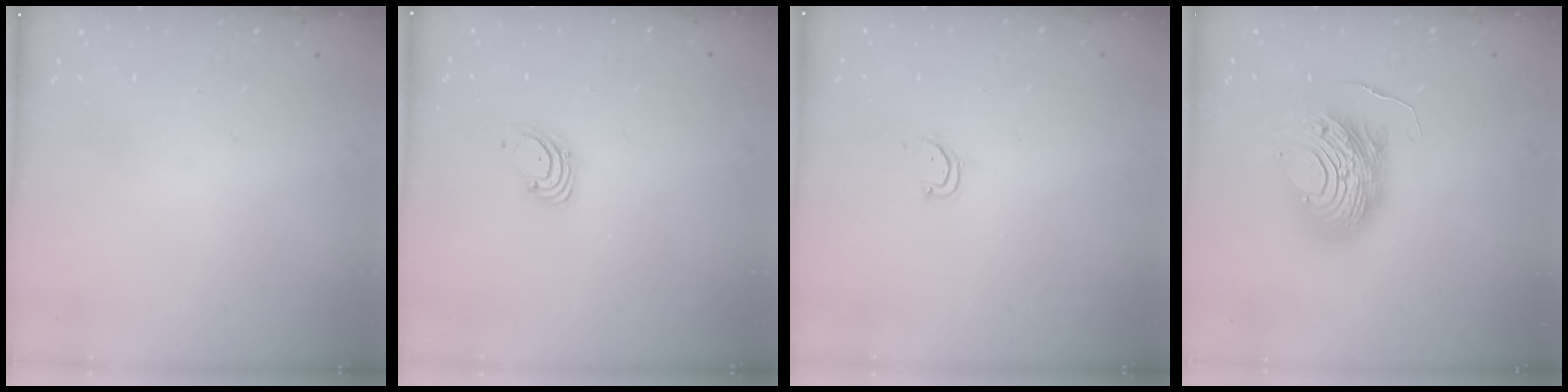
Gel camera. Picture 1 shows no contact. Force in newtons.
{"total": 1.6, "press": 1.6, "slide": 0.1}
{"total": 2.6, "press": 2.6, "slide": 0.2}
{"total": 15.5, "press": 15.4, "slide": 1.3}